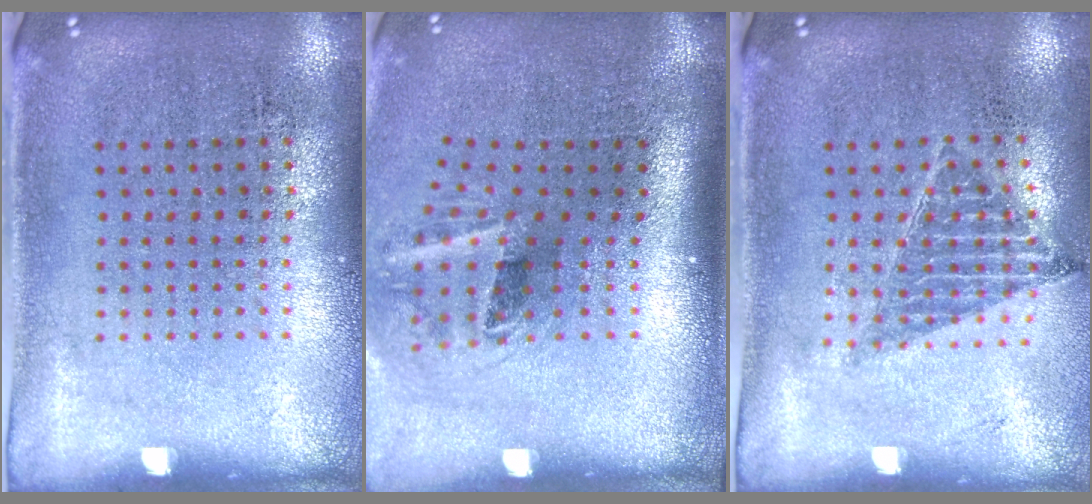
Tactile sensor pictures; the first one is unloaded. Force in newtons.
{"total": 2.2, "press": 1.3, "slide": 1.7}
{"total": 0.8, "press": 0.8, "slide": 0.1}